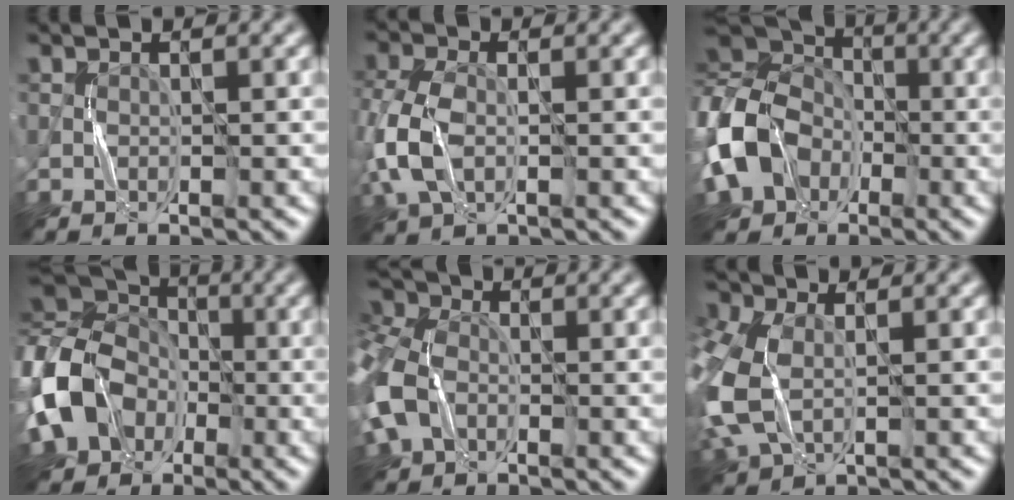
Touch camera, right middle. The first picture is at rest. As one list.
[{"total": 5.7, "force": [-1.0, 3.7, 4.2], "torque": [-0.117, 0.003, -0.026]}, {"total": 11.6, "force": [-3.1, 9.6, 5.6], "torque": [-0.131, -0.014, -0.083]}, {"total": 13.5, "force": [-3.4, 11.3, 6.5], "torque": [-0.152, -0.011, -0.090]}, {"total": 7.7, "force": [-1.3, 5.6, 5.0], "torque": [-0.137, 0.003, -0.043]}, {"total": 8.7, "force": [-0.4, 6.1, 6.2], "torque": [-0.190, -0.010, -0.007]}]